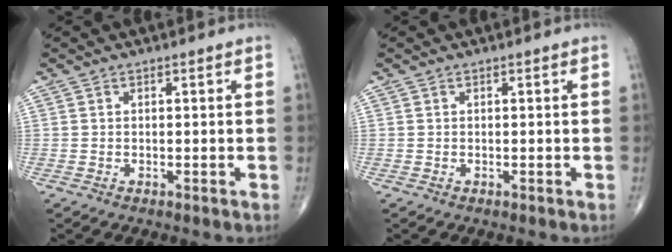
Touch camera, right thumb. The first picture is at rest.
{"total": 0.0}